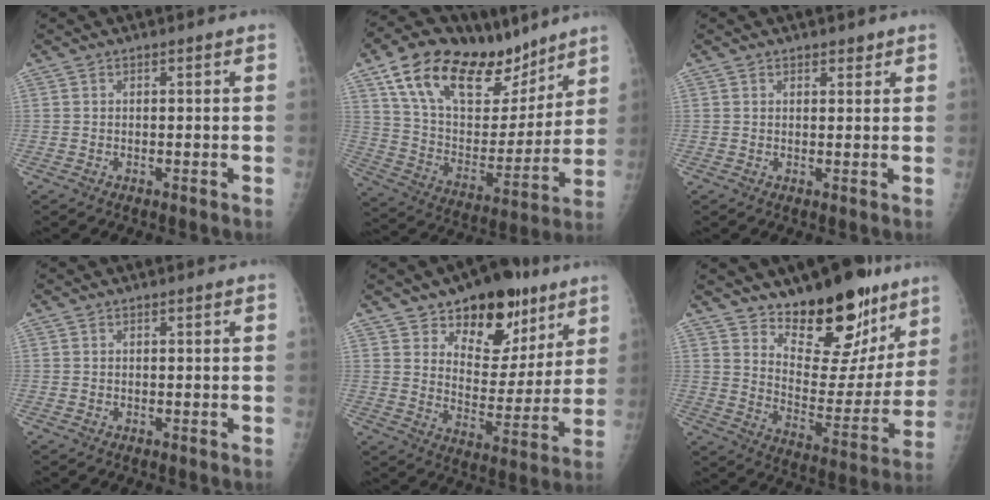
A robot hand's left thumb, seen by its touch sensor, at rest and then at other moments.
{"total": 27.3, "force": [17.2, 13.5, 16.3], "torque": [-0.230, -0.035, 0.290]}
{"total": 1.5, "force": [1.1, 0.9, 0.4], "torque": [0.007, -0.007, 0.013]}
{"total": 0.0}
{"total": 17.0, "force": [10.4, 9.8, 9.1], "torque": [-0.068, -0.054, 0.161]}
{"total": 19.9, "force": [14.3, 9.0, 10.5], "torque": [-0.087, -0.106, 0.219]}